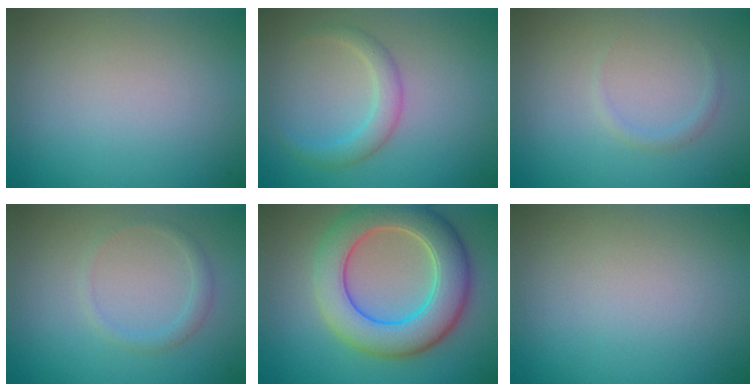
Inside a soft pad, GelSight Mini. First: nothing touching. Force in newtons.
{"total": 2.2, "press": 2.2, "slide": 0.1}
{"total": 0.7, "press": 0.7, "slide": 0.1}
{"total": 1.2, "press": 1.1, "slide": 0.1}
{"total": 8.3, "press": 8.3, "slide": 0.6}
{"total": 0.0}